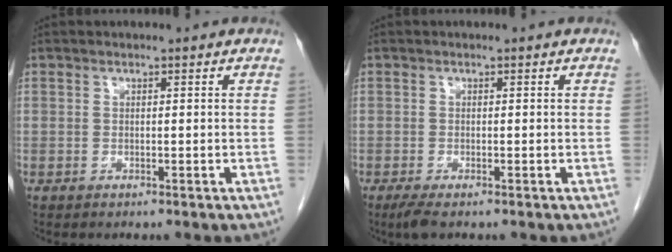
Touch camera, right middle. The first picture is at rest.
{"total": 1.9, "force": [-1.3, 0.3, 1.4], "torque": [-0.032, -0.007, -0.025]}